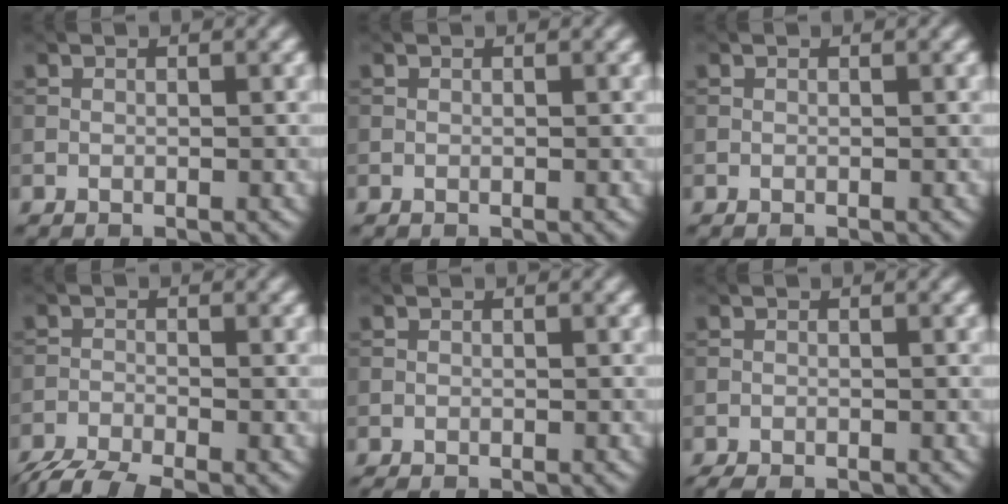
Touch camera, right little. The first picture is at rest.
{"total": 0.0}
{"total": 0.0}
{"total": 5.7, "force": [-5.1, 1.0, 2.5], "torque": [-0.054, -0.028, -0.093]}
{"total": 0.5, "force": [-0.5, 0.0, 0.1], "torque": [0.000, -0.001, -0.010]}
{"total": 1.3, "force": [-1.2, 0.2, 0.4], "torque": [-0.007, -0.003, -0.022]}